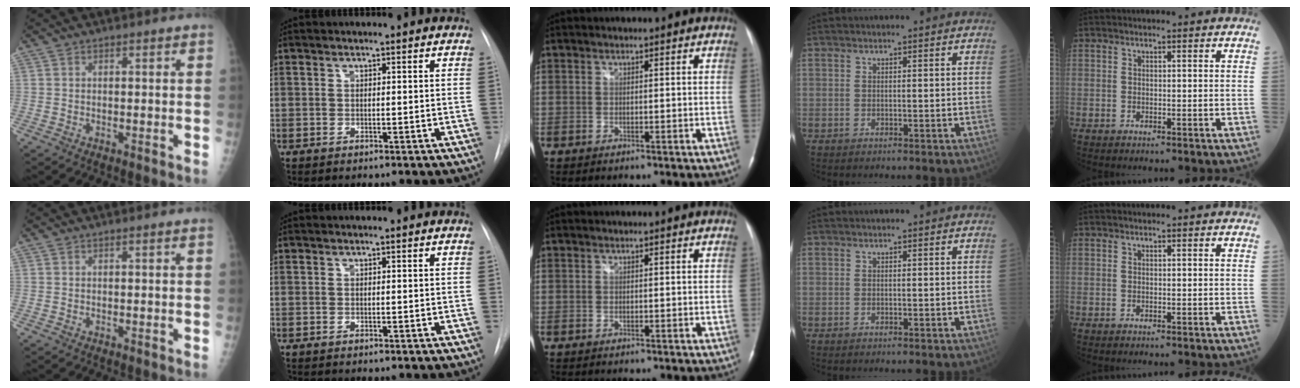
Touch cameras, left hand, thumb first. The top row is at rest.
{}